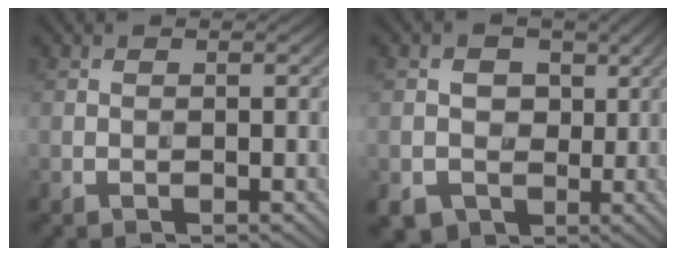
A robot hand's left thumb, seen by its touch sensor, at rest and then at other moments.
{"total": 5.4, "force": [-0.2, 5.1, 1.8], "torque": [-0.034, -0.003, -0.011]}